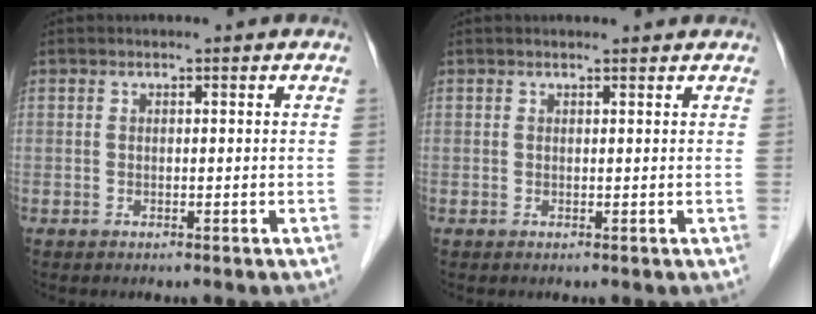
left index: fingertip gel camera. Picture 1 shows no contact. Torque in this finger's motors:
{"motor_torque": [0.20, -0.14, 0.05, 0.01]}